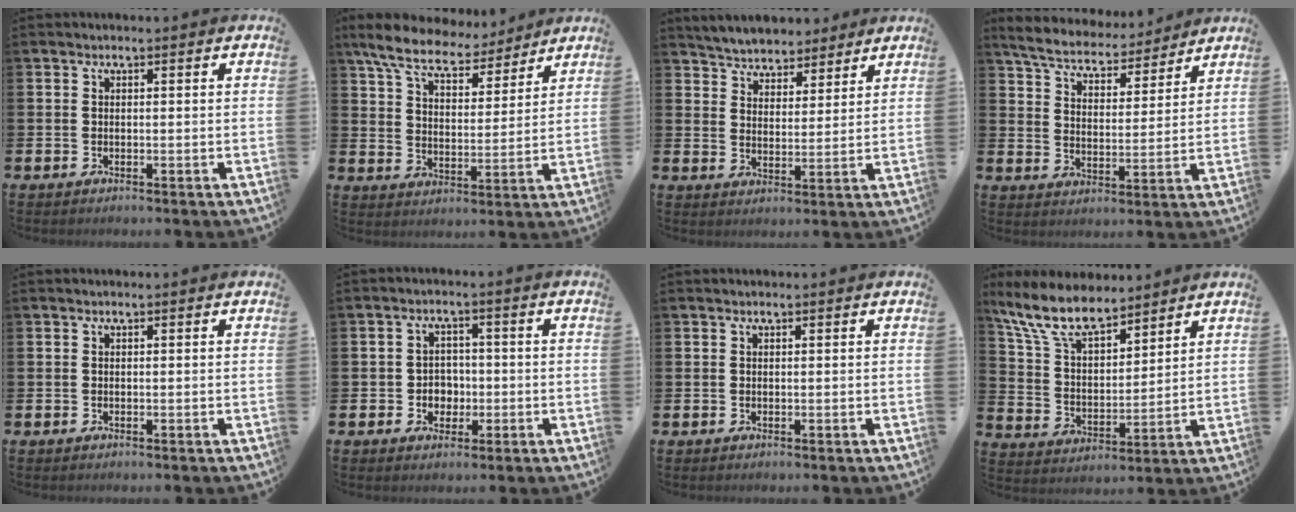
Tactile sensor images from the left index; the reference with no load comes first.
{"total": 8.7, "force": [7.9, 2.4, 3.0], "torque": [-0.086, -0.045, 0.140]}
{"total": 5.1, "force": [4.9, 1.2, -0.6], "torque": [-0.006, -0.031, 0.085]}
{"total": 6.0, "force": [5.8, 1.4, 0.9], "torque": [-0.049, -0.043, 0.098]}
{"total": 0.0}
{"total": 3.1, "force": [-0.6, 2.8, 1.1], "torque": [-0.018, 0.001, -0.020]}
{"total": 0.0}
{"total": 9.8, "force": [8.2, 3.4, 4.2], "torque": [-0.116, -0.035, 0.151]}